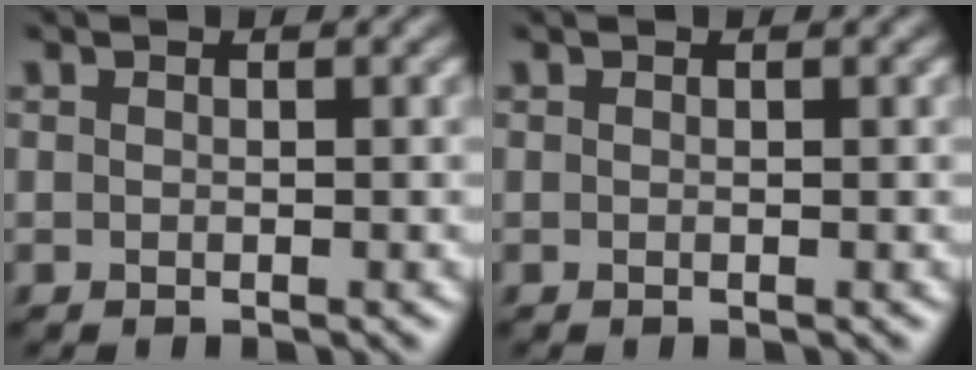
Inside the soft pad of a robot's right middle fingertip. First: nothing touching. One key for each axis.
{"total": 0.0}